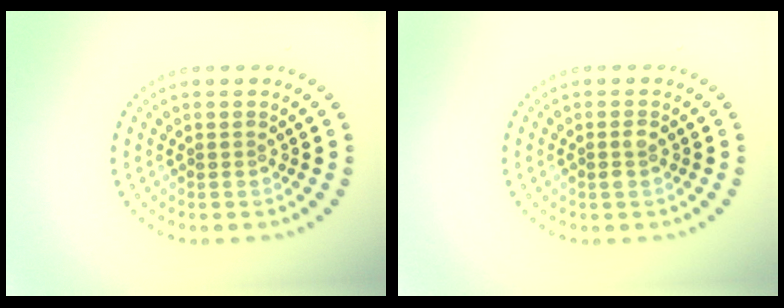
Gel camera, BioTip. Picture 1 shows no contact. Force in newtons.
{"total": 1.0, "press": 0.9, "slide": 0.4}